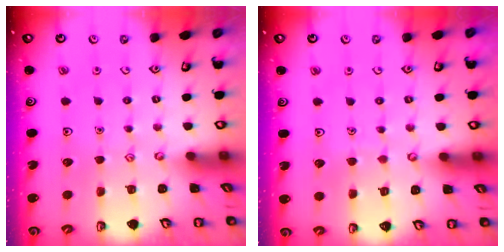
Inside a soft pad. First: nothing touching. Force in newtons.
{"total": 2.7, "press": 2.7, "slide": 0.2}